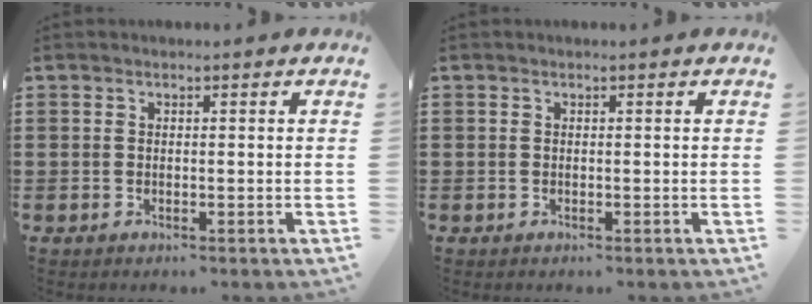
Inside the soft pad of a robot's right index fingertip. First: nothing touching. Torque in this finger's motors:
{"motor_torque": [0.00, 0.00, 0.00, 0.00]}